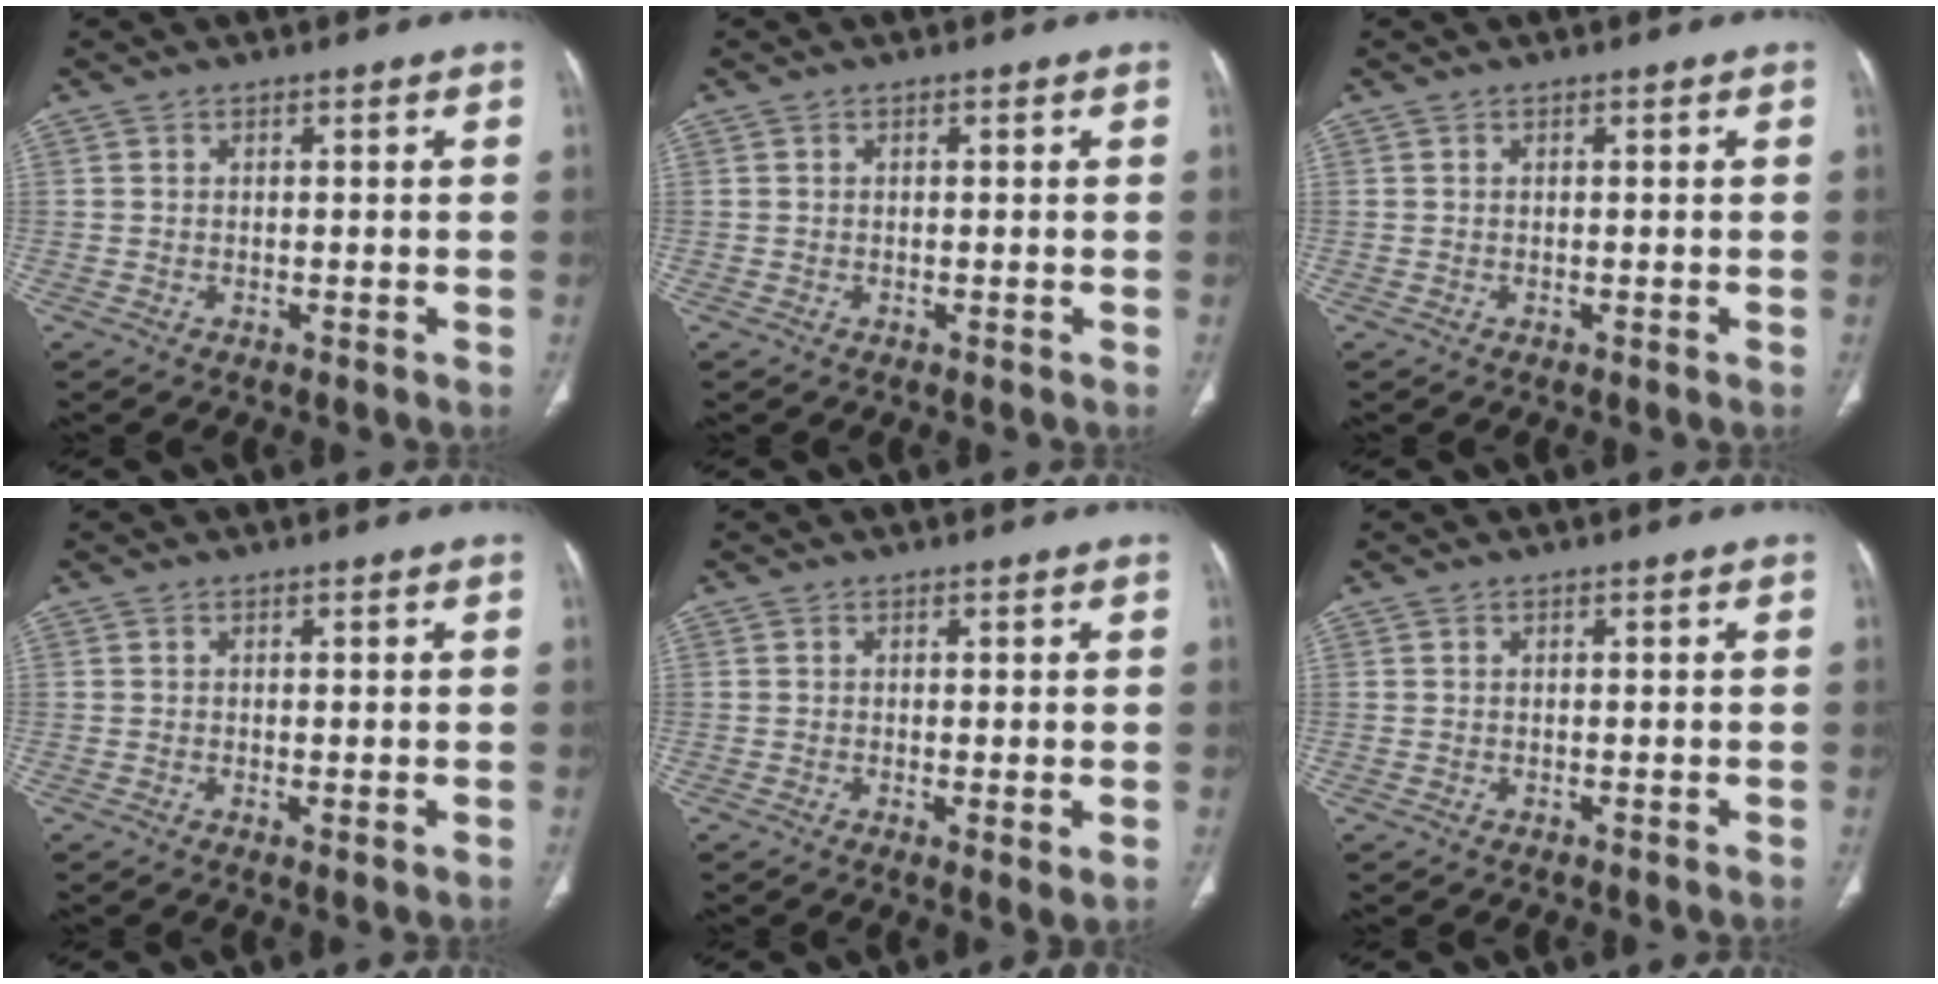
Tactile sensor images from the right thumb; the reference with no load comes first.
{"total": 0.0}
{"total": 0.0}
{"total": 1.0, "force": [-0.1, 0.2, 0.9], "torque": [-0.021, -0.006, -0.001]}
{"total": 2.5, "force": [-0.2, 0.6, 2.5], "torque": [-0.048, -0.013, -0.007]}
{"total": 0.0}